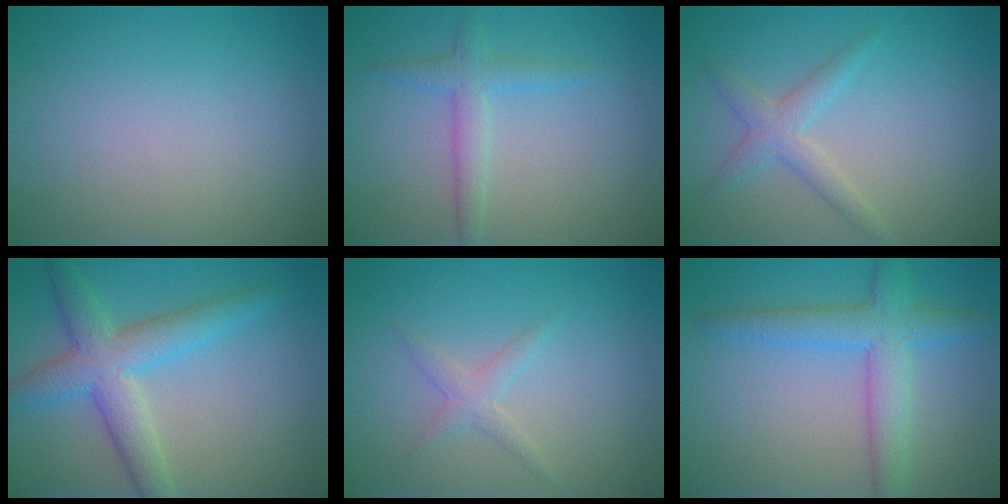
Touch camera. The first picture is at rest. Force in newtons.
{"total": 2.4, "press": 2.4, "slide": 0.2}
{"total": 2.4, "press": 2.4, "slide": 0.0}
{"total": 5.3, "press": 5.3, "slide": 0.2}
{"total": 1.5, "press": 1.5, "slide": 0.1}
{"total": 4.8, "press": 4.8, "slide": 0.1}